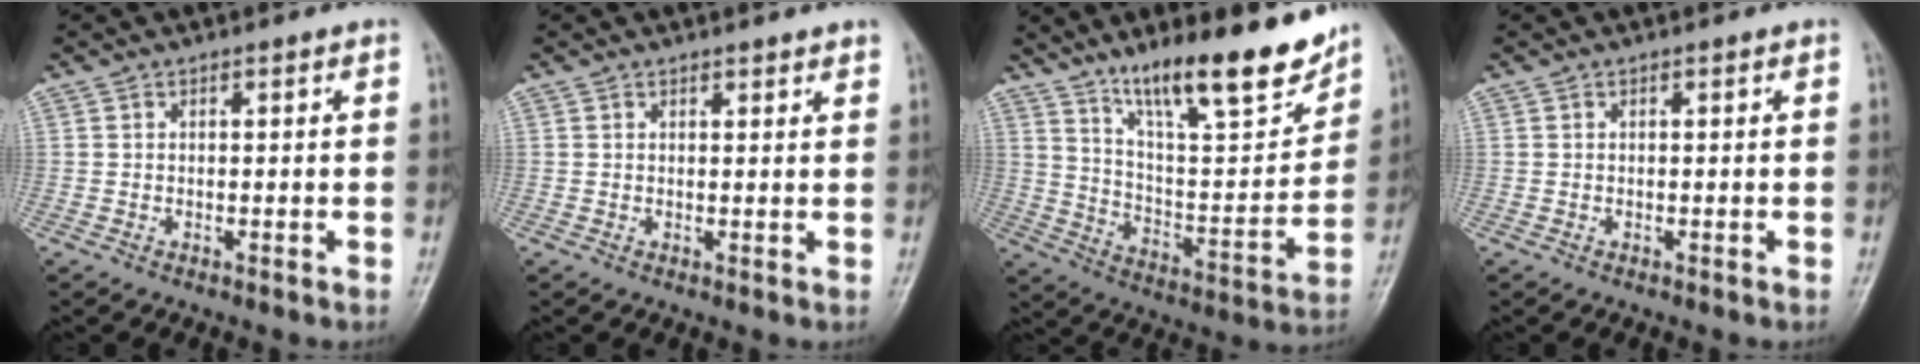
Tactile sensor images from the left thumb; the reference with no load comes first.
{"total": 1.8, "force": [1.6, 0.4, 0.6], "torque": [0.001, -0.004, 0.020]}
{"total": 19.6, "force": [14.3, 4.4, 12.7], "torque": [-0.161, -0.082, 0.240]}
{"total": 0.0}